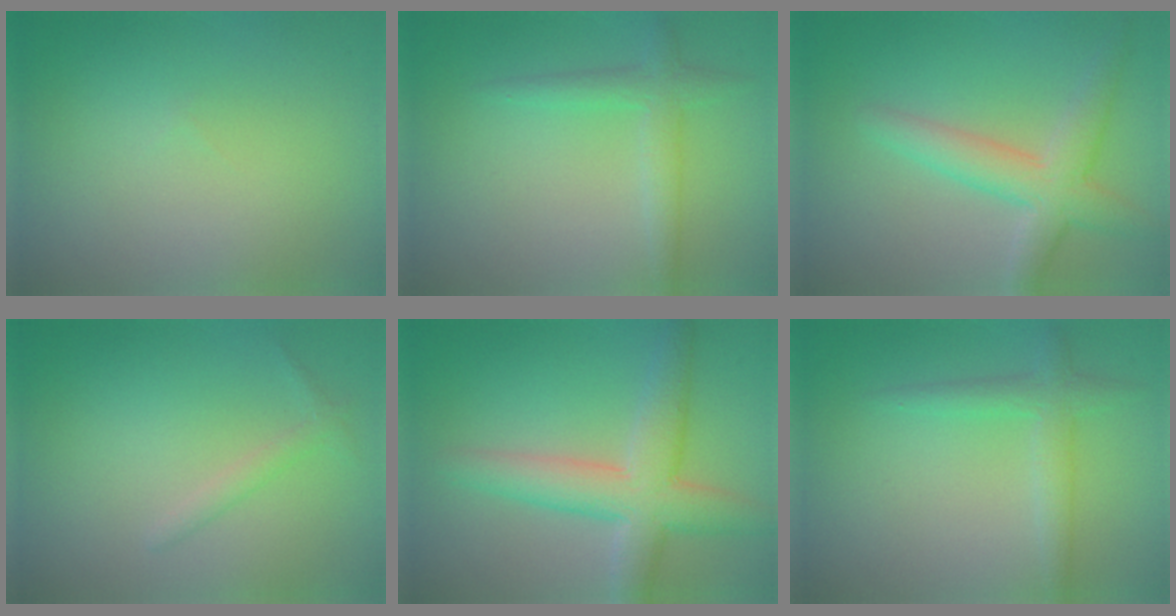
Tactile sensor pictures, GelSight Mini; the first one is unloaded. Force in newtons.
{"total": 2.2, "press": 2.2, "slide": 0.1}
{"total": 4.3, "press": 4.3, "slide": 0.2}
{"total": 1.1, "press": 1.1, "slide": 0.1}
{"total": 5.8, "press": 5.8, "slide": 0.3}
{"total": 2.2, "press": 2.2, "slide": 0.1}